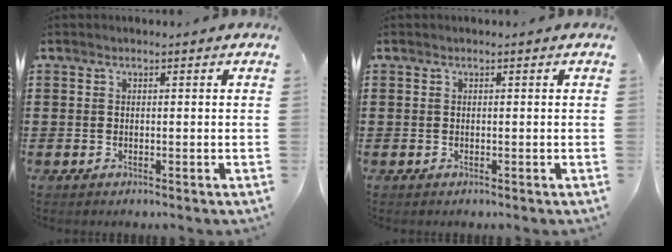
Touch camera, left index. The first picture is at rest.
{"total": 0.0}